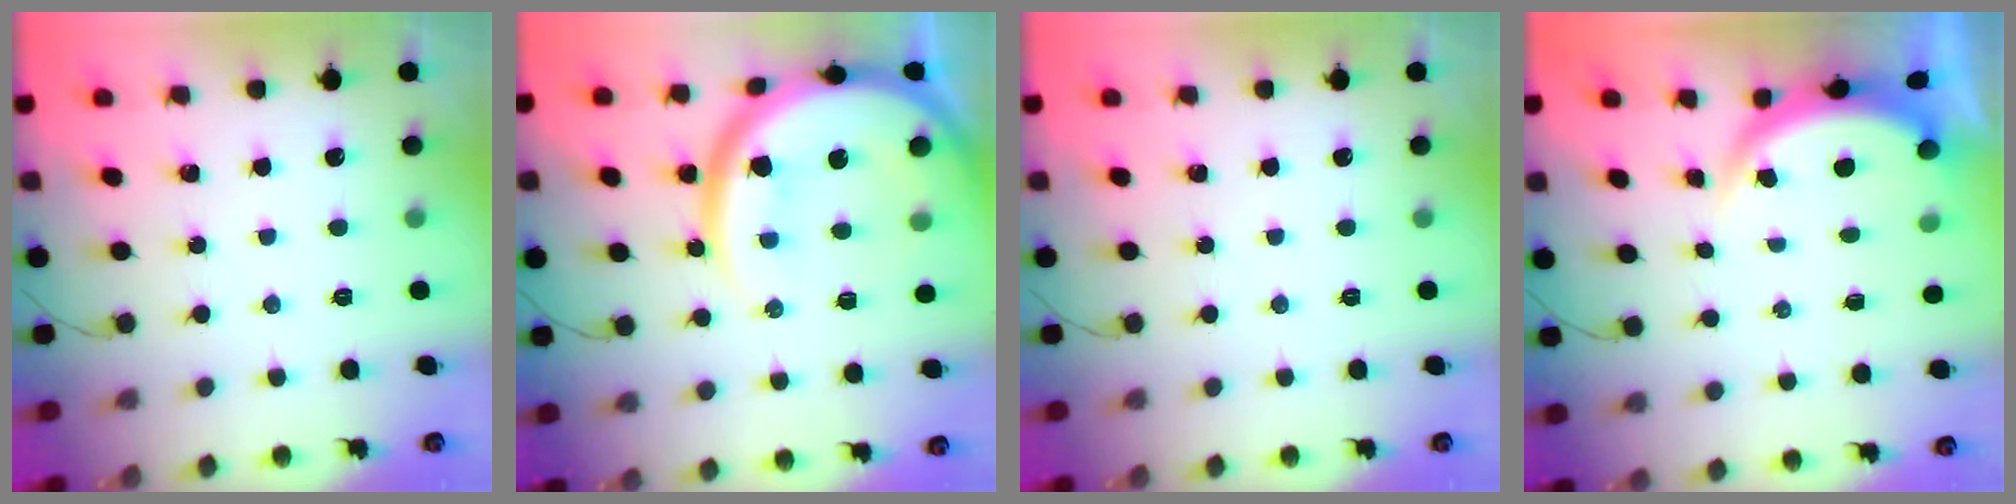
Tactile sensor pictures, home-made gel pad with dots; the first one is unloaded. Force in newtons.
{"total": 23.7, "press": 23.6, "slide": 2.7}
{"total": 0.0}
{"total": 4.7, "press": 4.5, "slide": 1.3}